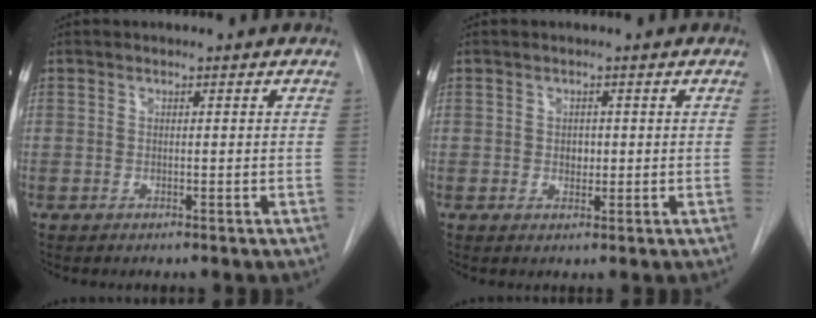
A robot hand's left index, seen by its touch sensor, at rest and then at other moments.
{"total": 1.4, "force": [0.1, 1.1, 0.8], "torque": [-0.013, 0.000, 0.004]}